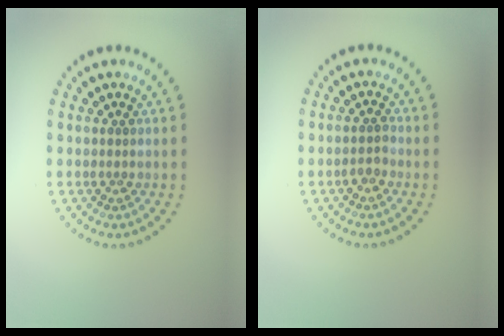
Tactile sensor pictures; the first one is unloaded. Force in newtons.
{"total": 1.1, "press": 1.0, "slide": 0.5}